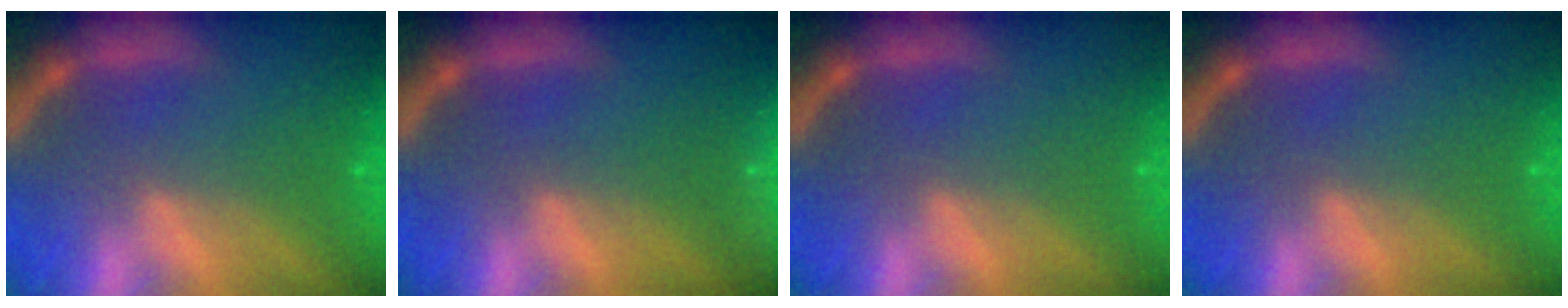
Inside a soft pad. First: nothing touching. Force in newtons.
{"total": 5.5}
{"total": 0.0}
{"total": 0.0}